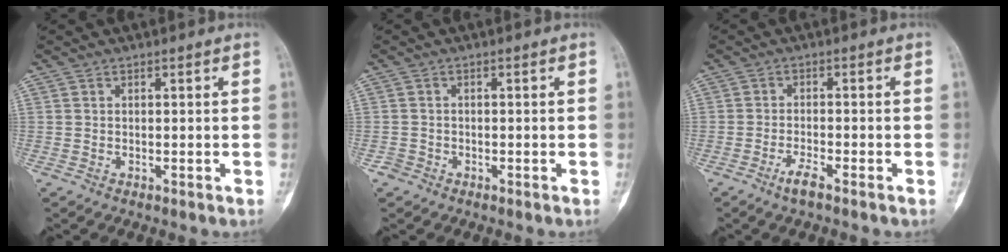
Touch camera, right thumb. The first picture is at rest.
{"total": 1.3, "force": [-0.8, 1.0, -0.1], "torque": [0.004, 0.005, -0.021]}
{"total": 2.7, "force": [-1.9, 0.4, 1.8], "torque": [-0.046, 0.006, -0.040]}